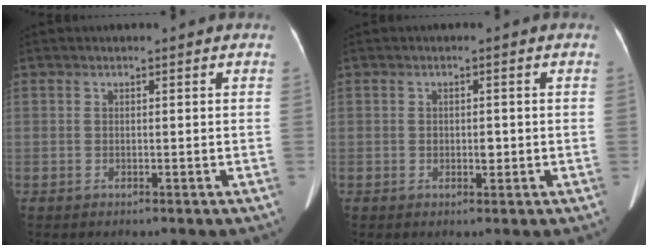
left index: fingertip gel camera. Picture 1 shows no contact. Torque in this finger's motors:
{"motor_torque": [-0.05, -0.01, 0.00, 0.00]}